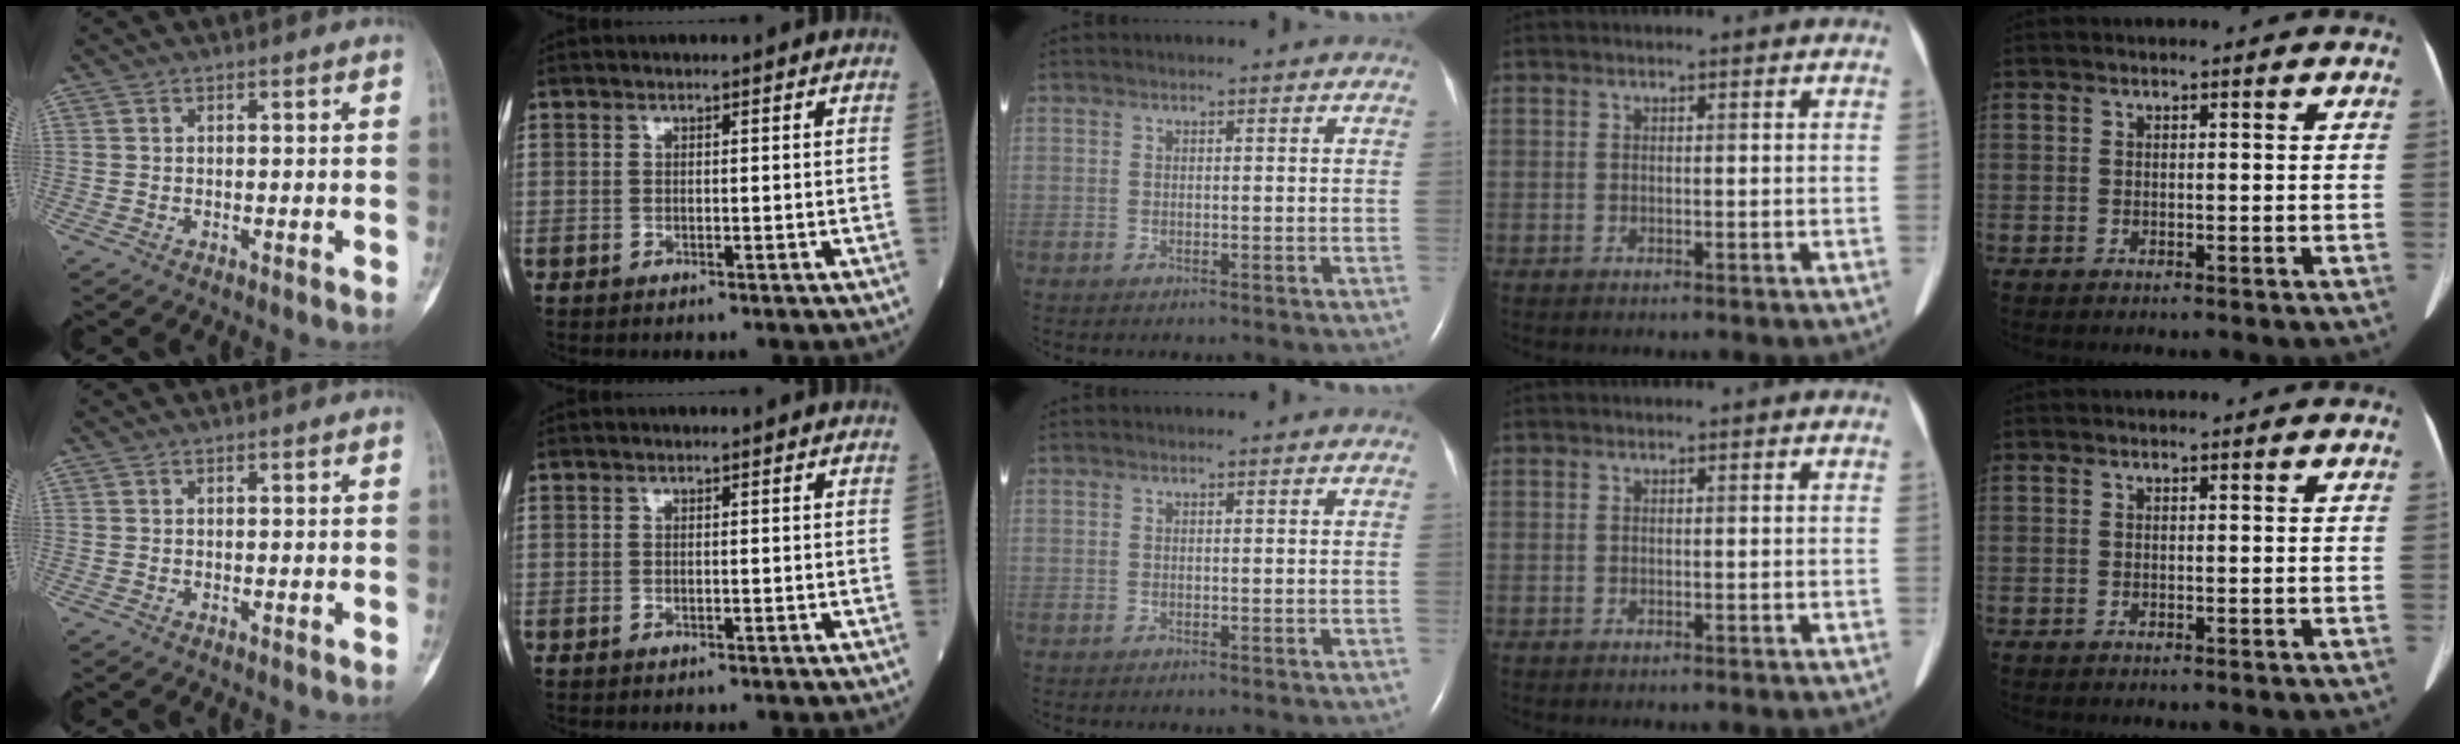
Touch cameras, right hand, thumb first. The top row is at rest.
{}